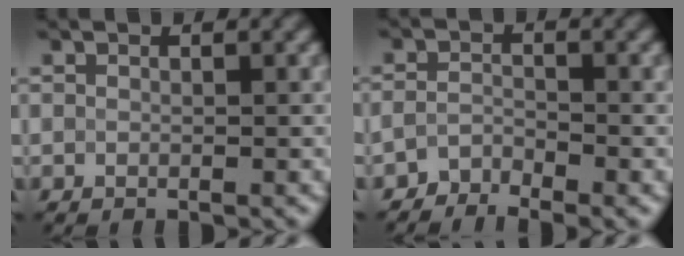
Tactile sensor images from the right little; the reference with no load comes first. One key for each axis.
{"total": 2.5, "fx": -2.5, "fy": 0.3, "fz": 0.1, "tx": 0.001, "ty": 0.002, "tz": -0.050}